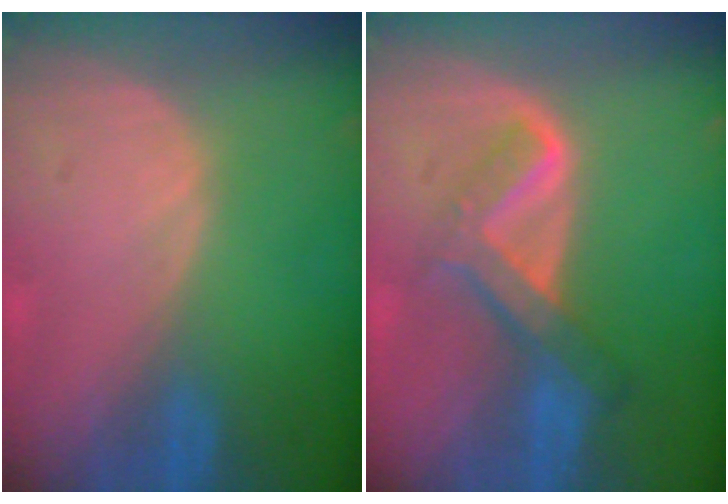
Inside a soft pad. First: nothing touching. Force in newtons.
{"total": 6.7, "press": 5.7, "slide": 3.6}